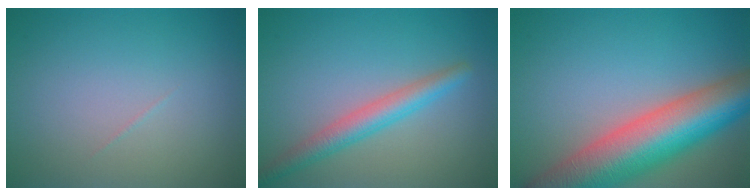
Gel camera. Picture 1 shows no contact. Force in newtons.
{"total": 3.3, "press": 3.3, "slide": 0.1}
{"total": 12.0, "press": 12.0, "slide": 0.6}